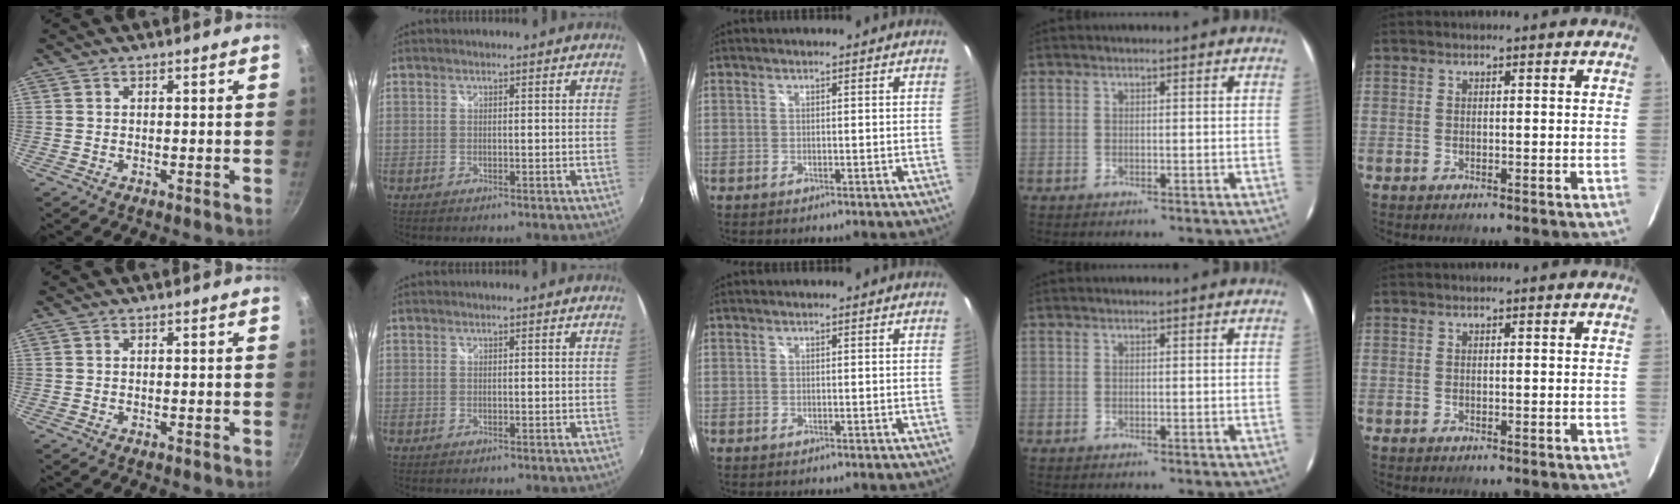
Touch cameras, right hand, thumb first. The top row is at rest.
{}